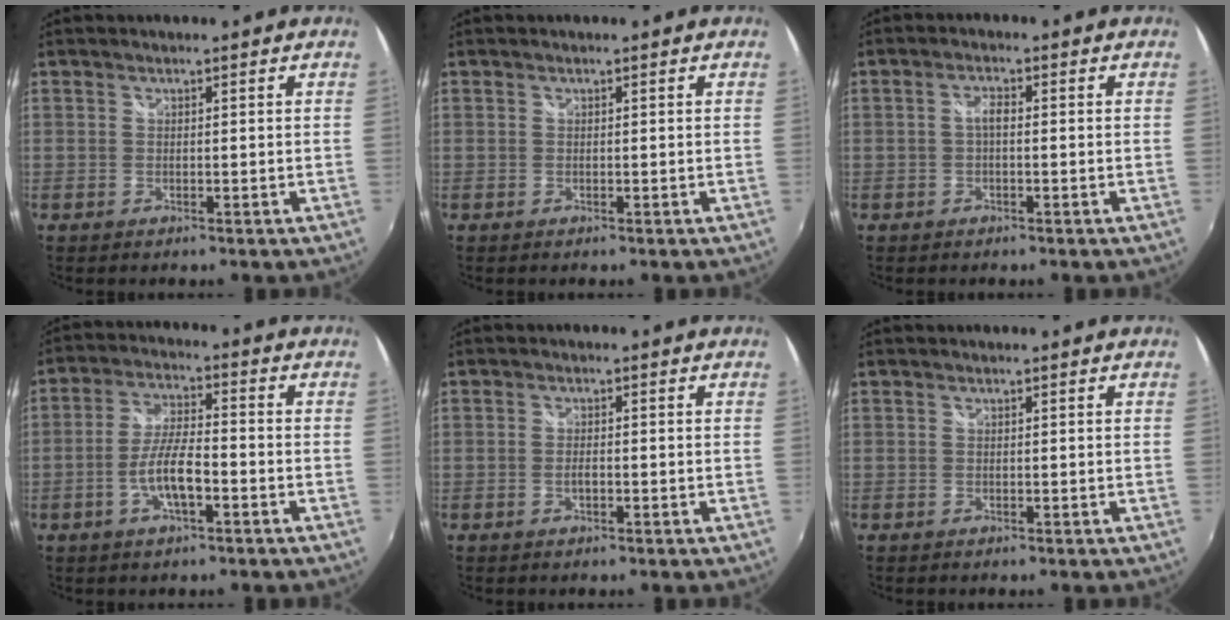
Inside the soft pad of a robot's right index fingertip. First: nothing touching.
{"total": 0.0}
{"total": 1.9, "force": [-0.3, 0.8, 1.7], "torque": [-0.034, 0.007, -0.008]}
{"total": 7.3, "force": [-2.8, 1.8, 6.5], "torque": [-0.132, 0.007, -0.050]}
{"total": 1.4, "force": [-0.3, 0.6, 1.3], "torque": [-0.026, 0.004, -0.007]}
{"total": 0.0}